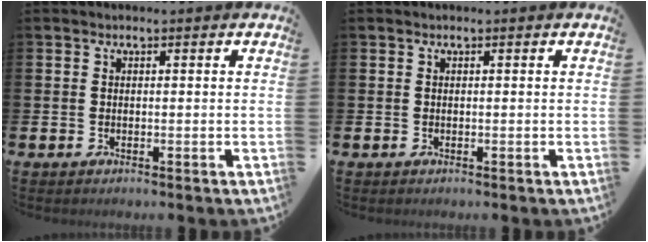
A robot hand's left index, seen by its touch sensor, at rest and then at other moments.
{"total": 0.0}